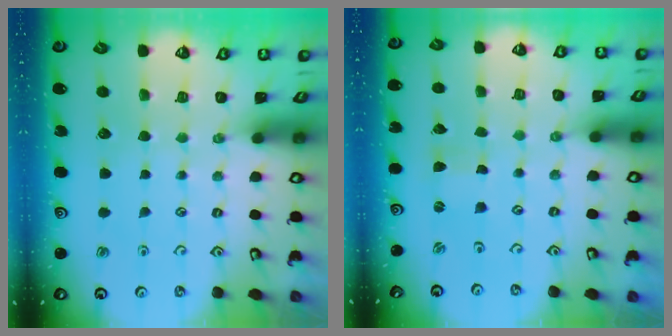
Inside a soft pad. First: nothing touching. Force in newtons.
{"total": 0.6, "press": 0.6, "slide": 0.1}